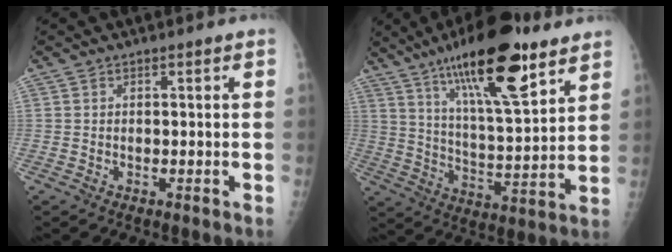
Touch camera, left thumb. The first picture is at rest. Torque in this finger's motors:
{"motor_torque": [1.06, 0.18, 1.40, -1.35, 0.38]}